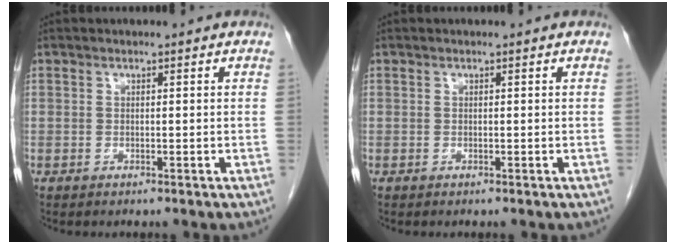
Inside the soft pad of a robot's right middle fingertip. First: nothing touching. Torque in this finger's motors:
{"motor_torque": [0.31, 0.08, -0.03, 0.01]}